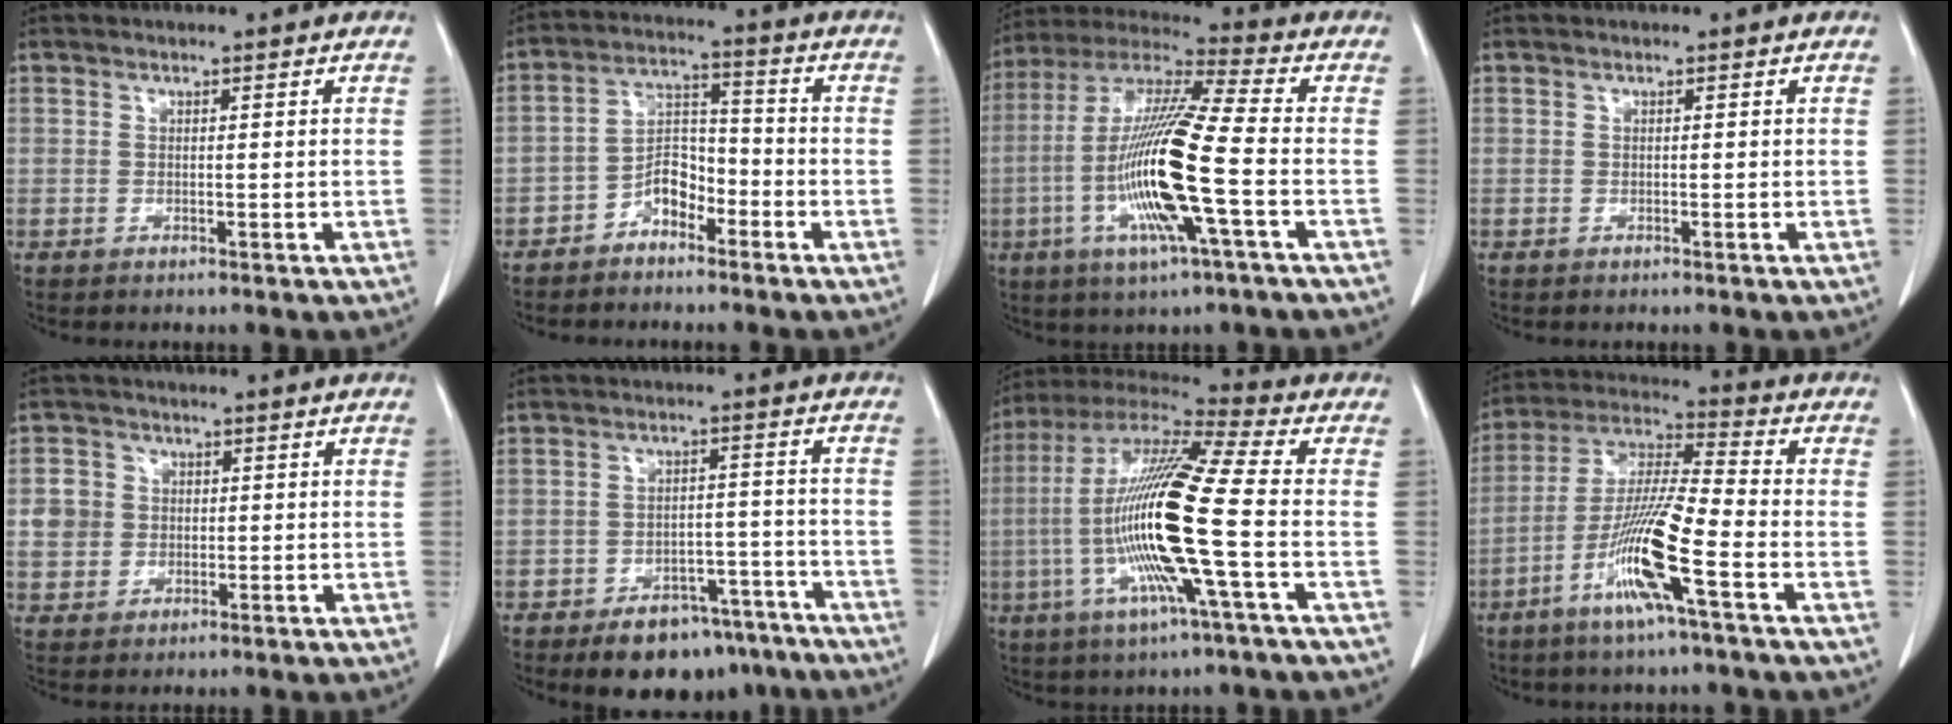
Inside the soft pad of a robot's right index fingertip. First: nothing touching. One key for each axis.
{"total": 5.7, "fx": -3.5, "fy": 3.2, "fz": 3.2, "tx": -0.057, "ty": 0.018, "tz": -0.068}
{"total": 18.5, "fx": -4.1, "fy": 0.7, "fz": 18.0, "tx": -0.371, "ty": -0.011, "tz": -0.086}
{"total": 0.0}
{"total": 4.9, "fx": 0.3, "fy": 4.7, "fz": 1.5, "tx": -0.033, "ty": 0.016, "tz": 0.011}
{"total": 11.3, "fx": -8.5, "fy": 5.9, "fz": 4.5, "tx": -0.034, "ty": 0.032, "tz": -0.120}
{"total": 19.5, "fx": -3.3, "fy": 0.3, "fz": 19.2, "tx": -0.392, "ty": -0.008, "tz": -0.075}
{"total": 13.4, "fx": -5.7, "fy": 0.1, "fz": 12.1, "tx": -0.244, "ty": -0.009, "tz": -0.114}